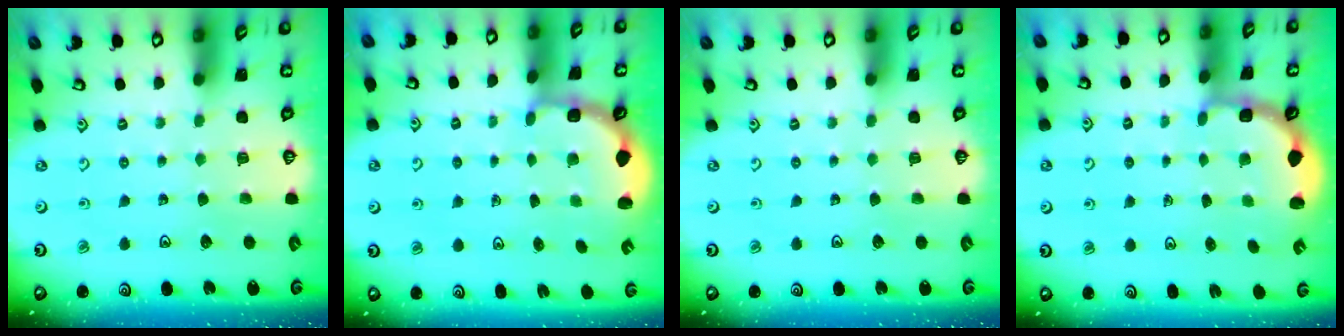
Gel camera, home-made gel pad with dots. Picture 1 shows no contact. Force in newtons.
{"total": 2.7, "press": 2.4, "slide": 1.4}
{"total": 0.0}
{"total": 2.7, "press": 2.3, "slide": 1.4}